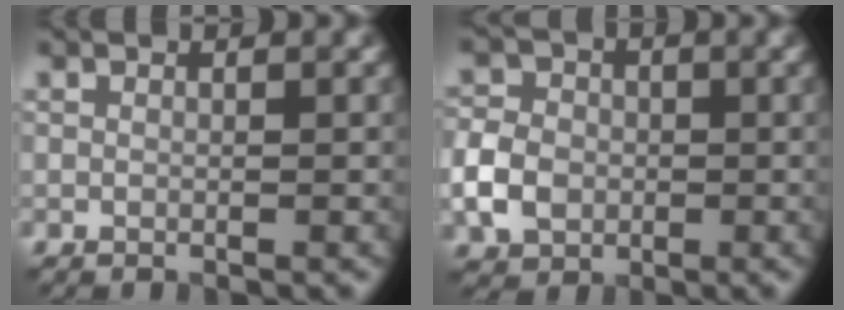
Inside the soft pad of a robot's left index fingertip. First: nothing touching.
{"total": 4.6, "force": [-1.0, 3.7, 2.4], "torque": [-0.050, 0.003, -0.028]}